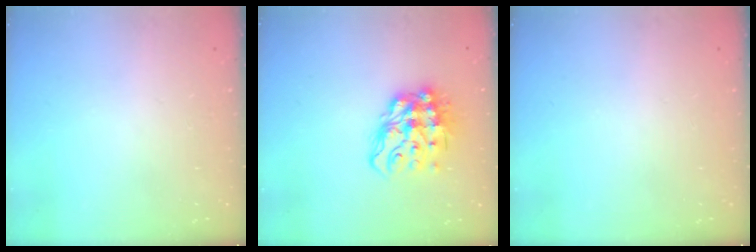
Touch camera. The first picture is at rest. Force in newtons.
{"total": 13.6, "press": 13.5, "slide": 1.5}
{"total": 0.0}